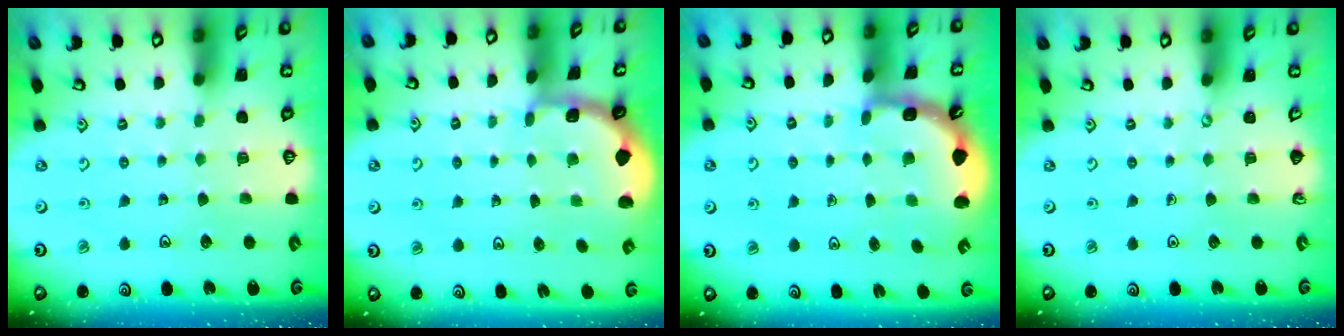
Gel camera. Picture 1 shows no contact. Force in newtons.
{"total": 1.7, "press": 1.7, "slide": 0.4}
{"total": 2.7, "press": 2.7, "slide": 0.6}
{"total": 0.0}